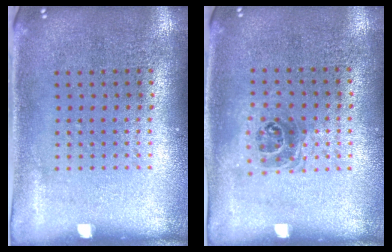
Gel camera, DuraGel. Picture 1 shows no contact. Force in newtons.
{"total": 1.0, "press": 1.0, "slide": 0.4}